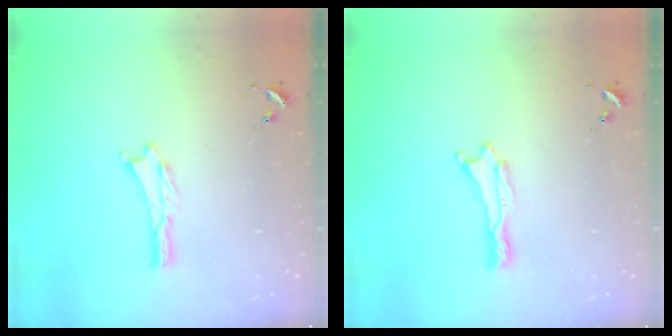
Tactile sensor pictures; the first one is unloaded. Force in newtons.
{"total": 0.0}